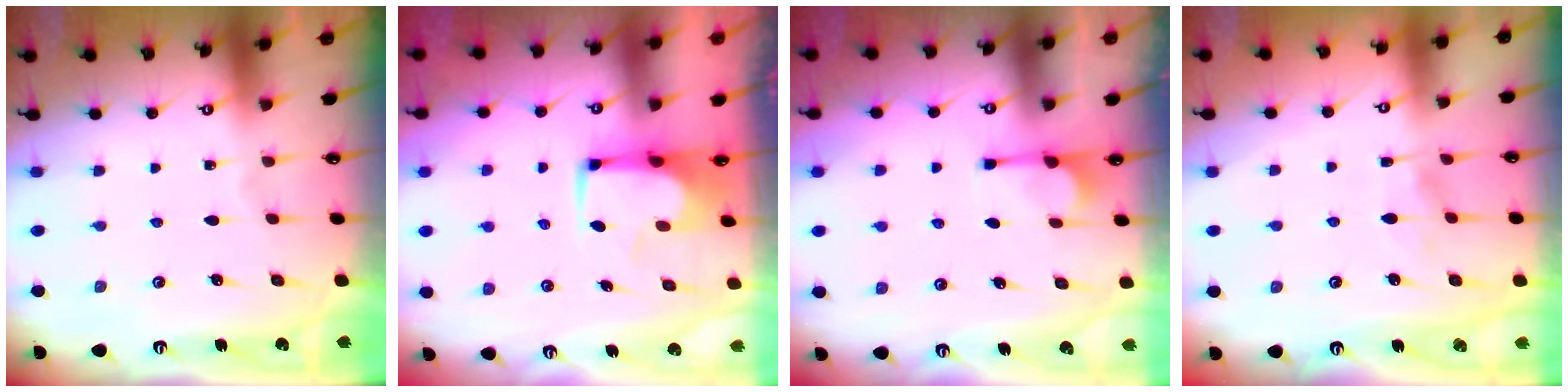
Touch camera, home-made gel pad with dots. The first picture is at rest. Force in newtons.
{"total": 0.6, "press": 0.3, "slide": 0.5}
{"total": 1.3, "press": 1.1, "slide": 0.6}
{"total": 4.5, "press": 4.5, "slide": 0.5}